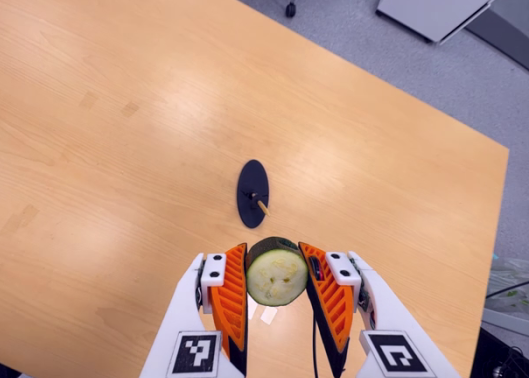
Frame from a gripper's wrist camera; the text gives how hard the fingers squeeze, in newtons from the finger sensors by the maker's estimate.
{"total": 11.0, "left": 9.9, "right": 12.1}